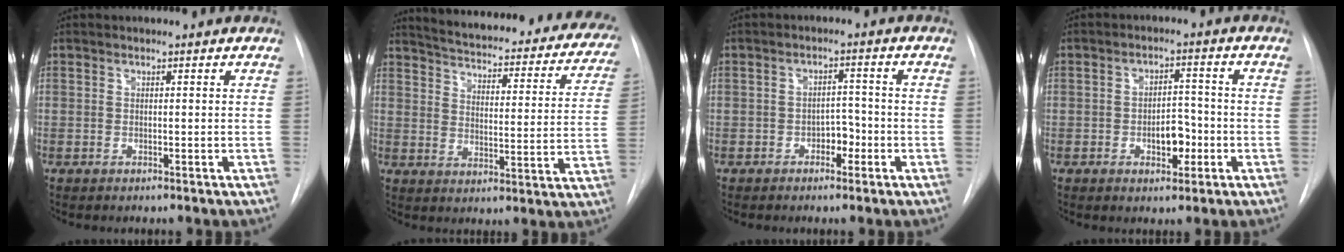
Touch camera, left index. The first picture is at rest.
{"total": 30.2, "force": [27.0, 6.9, 11.4], "torque": [-0.171, -0.060, 0.319]}
{"total": 3.0, "force": [-1.5, 1.8, 1.9], "torque": [-0.020, 0.009, -0.024]}
{"total": 4.9, "force": [-1.6, 2.6, 3.9], "torque": [-0.051, 0.009, -0.021]}